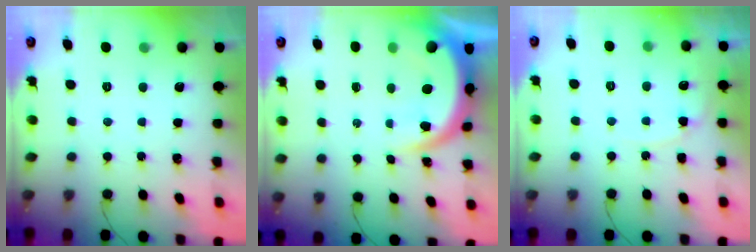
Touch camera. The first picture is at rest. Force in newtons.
{"total": 9.1, "press": 9.1, "slide": 0.7}
{"total": 6.4, "press": 6.4, "slide": 0.6}